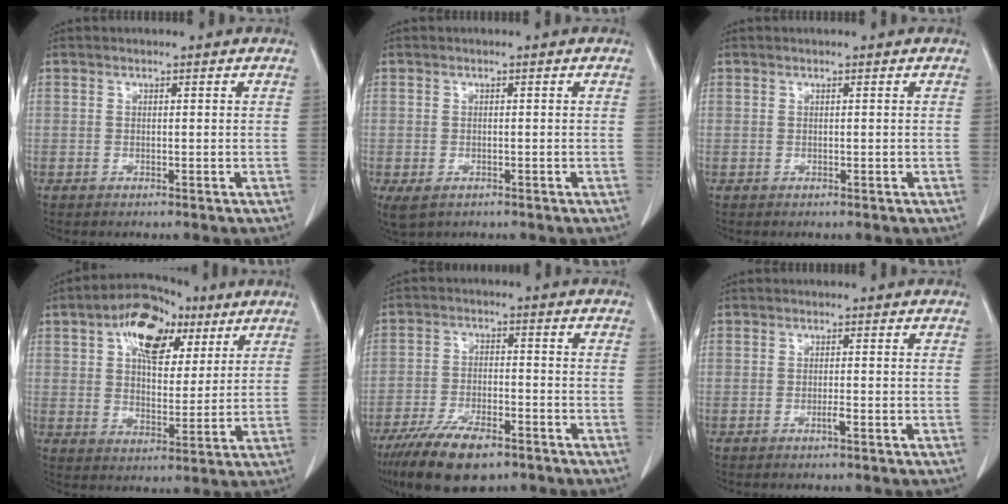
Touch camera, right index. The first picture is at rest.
{"total": 3.3, "force": [-1.7, 2.1, 2.0], "torque": [-0.043, -0.008, -0.017]}
{"total": 0.0}
{"total": 12.9, "force": [6.4, 6.9, 8.9], "torque": [-0.148, 0.028, 0.104]}
{"total": 11.1, "force": [-7.7, 3.9, 6.9], "torque": [-0.124, -0.014, -0.134]}
{"total": 1.0, "force": [-0.5, 0.0, 0.8], "torque": [-0.019, 0.000, -0.009]}